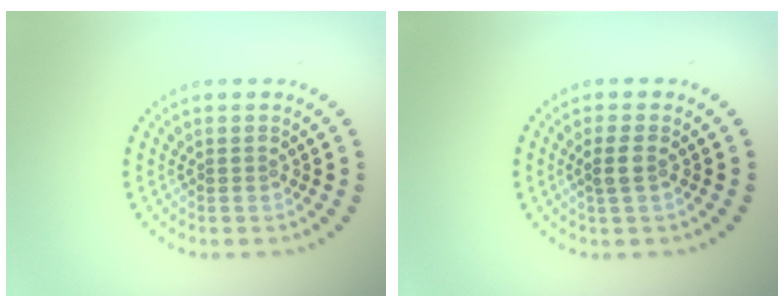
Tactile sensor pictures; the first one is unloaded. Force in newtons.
{"total": 1.4, "press": 1.3, "slide": 0.4}